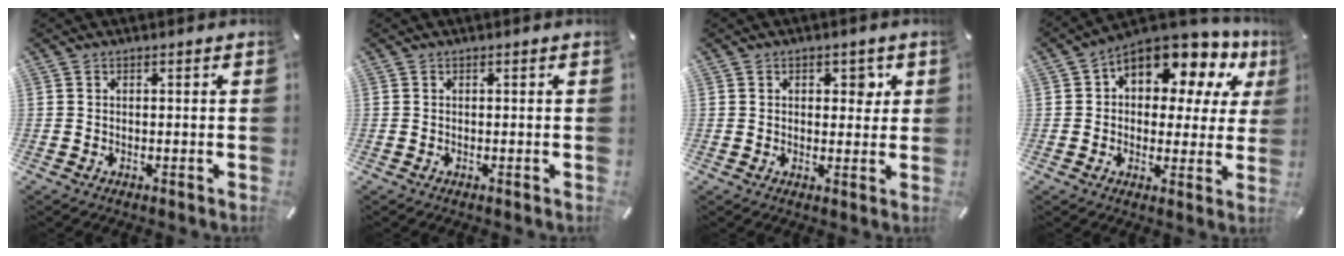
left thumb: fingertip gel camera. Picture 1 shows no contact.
{"total": 0.0}
{"total": 3.9, "force": [1.4, 2.6, 2.5], "torque": [-0.014, -0.007, 0.012]}
{"total": 11.4, "force": [6.8, 6.5, 6.4], "torque": [-0.094, -0.054, 0.121]}